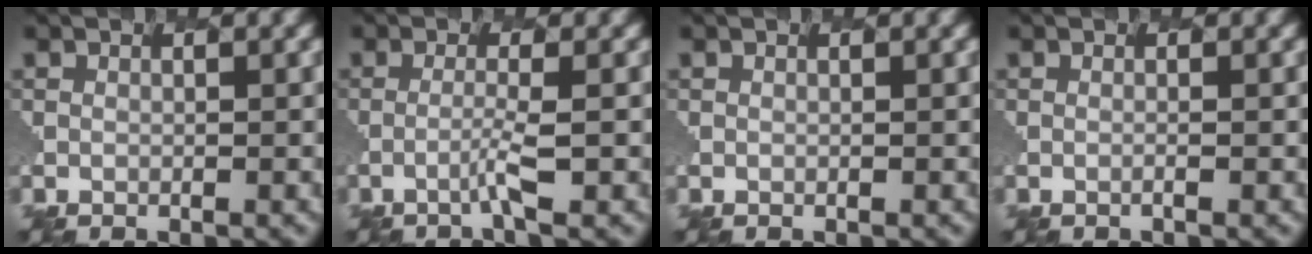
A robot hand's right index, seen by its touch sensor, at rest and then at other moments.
{"total": 1.5, "force": [-0.7, -0.3, 1.3], "torque": [-0.033, 0.014, -0.027]}
{"total": 0.0}
{"total": 0.0}